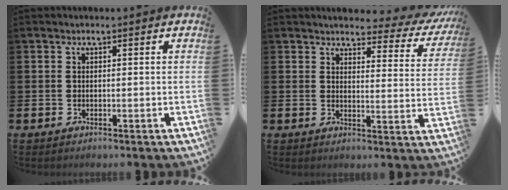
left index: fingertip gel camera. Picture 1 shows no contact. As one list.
[{"total": 3.6, "force": [3.4, 1.0, 0.8], "torque": [-0.020, -0.033, 0.051]}]